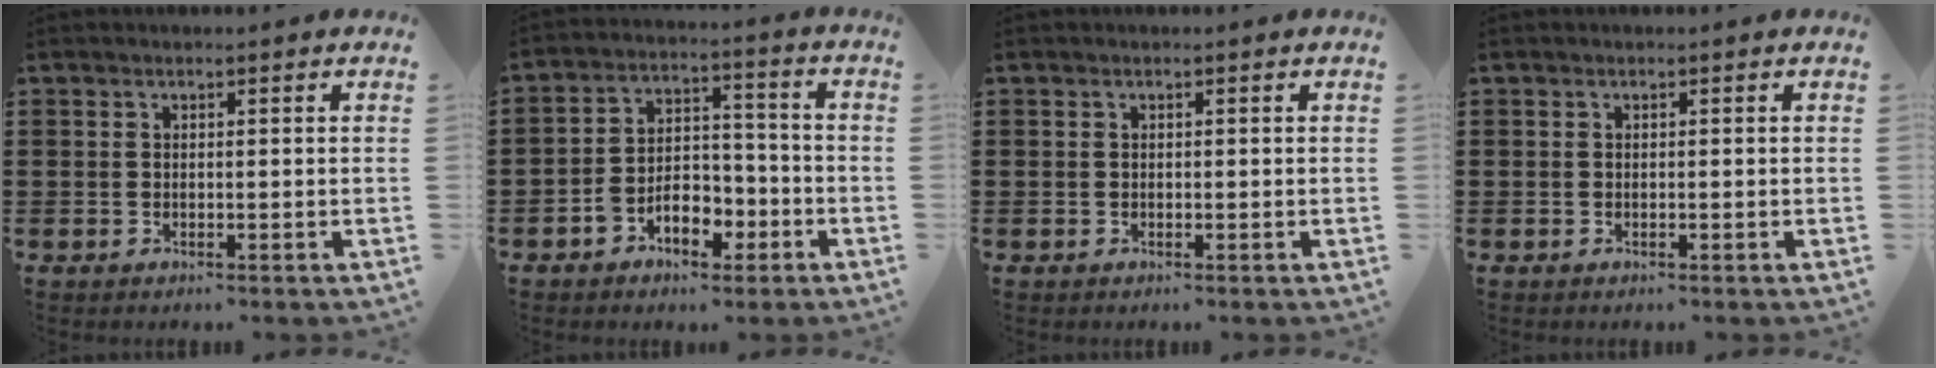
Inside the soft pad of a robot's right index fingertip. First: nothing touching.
{"total": 6.7, "force": [-3.6, 4.2, 3.8], "torque": [-0.064, 0.014, -0.069]}
{"total": 0.0}
{"total": 0.0}